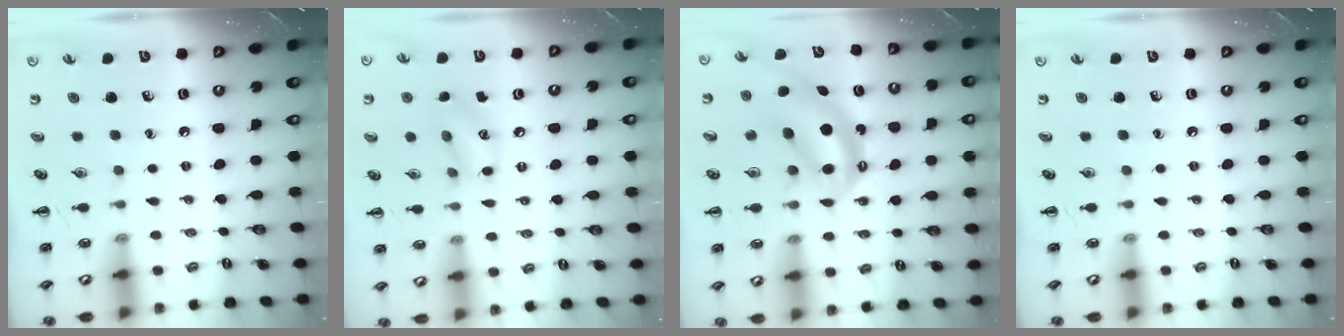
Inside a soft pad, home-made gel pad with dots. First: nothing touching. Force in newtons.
{"total": 9.6, "press": 9.6, "slide": 1.1}
{"total": 6.8, "press": 6.6, "slide": 1.7}
{"total": 0.0}